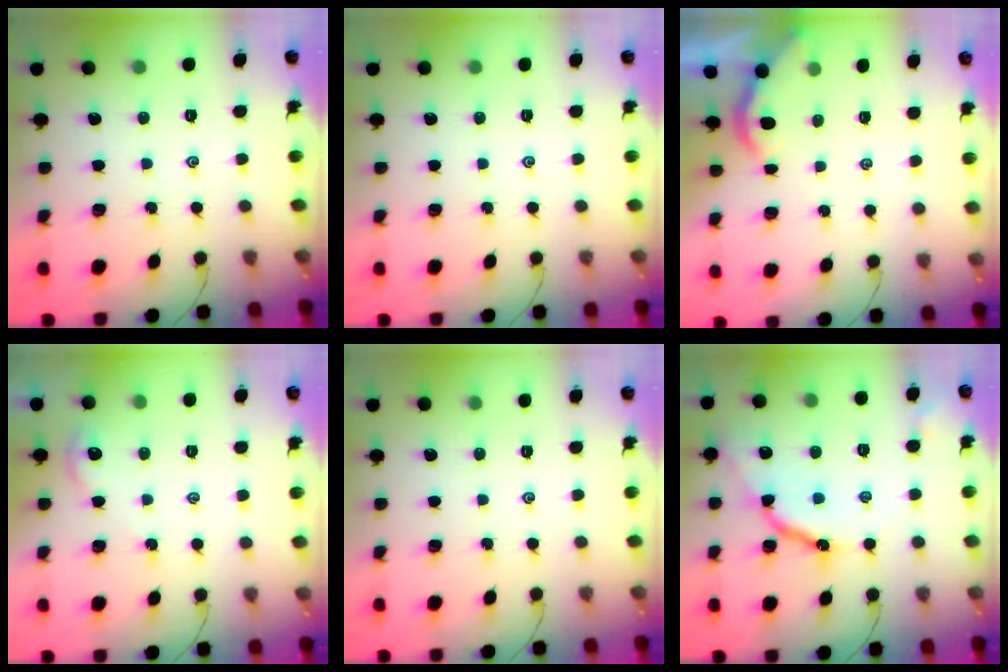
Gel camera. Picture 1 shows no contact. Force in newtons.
{"total": 0.0}
{"total": 2.2, "press": 2.2, "slide": 0.1}
{"total": 2.2, "press": 2.2, "slide": 0.4}
{"total": 0.0}
{"total": 10.8, "press": 10.8, "slide": 0.7}